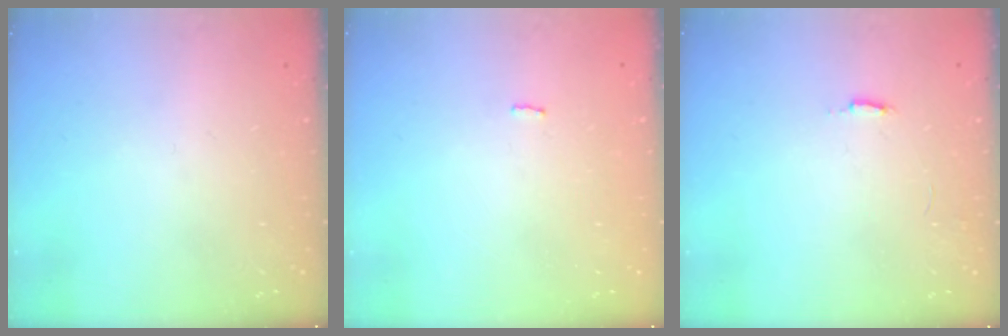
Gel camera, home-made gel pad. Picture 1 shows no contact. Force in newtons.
{"total": 2.0, "press": 2.0, "slide": 0.3}
{"total": 3.8, "press": 3.8, "slide": 0.3}